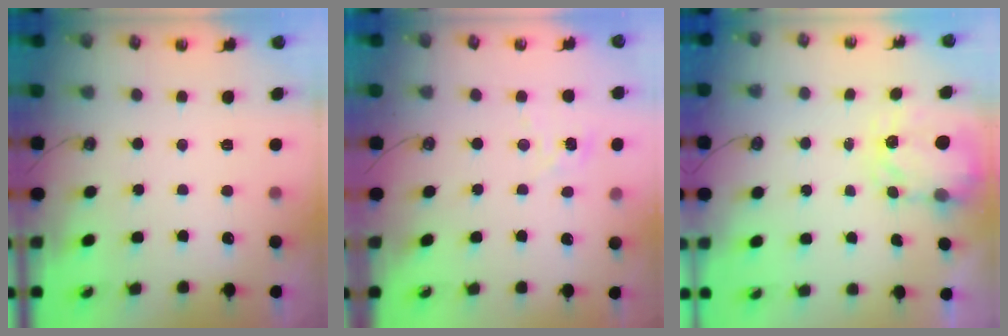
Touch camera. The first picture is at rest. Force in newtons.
{"total": 2.9, "press": 2.8, "slide": 0.3}
{"total": 3.5, "press": 3.5, "slide": 0.6}